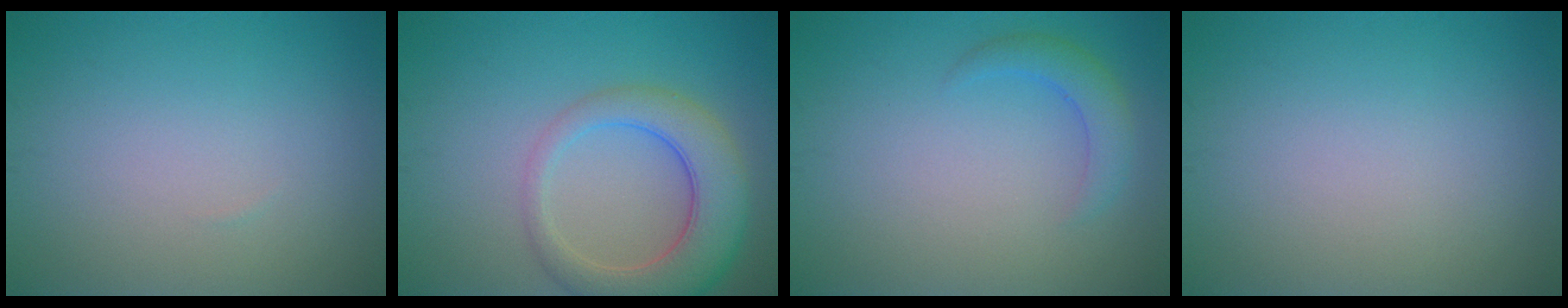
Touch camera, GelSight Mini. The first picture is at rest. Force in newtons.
{"total": 6.3, "press": 6.3, "slide": 0.6}
{"total": 2.3, "press": 2.3, "slide": 0.0}
{"total": 0.0}